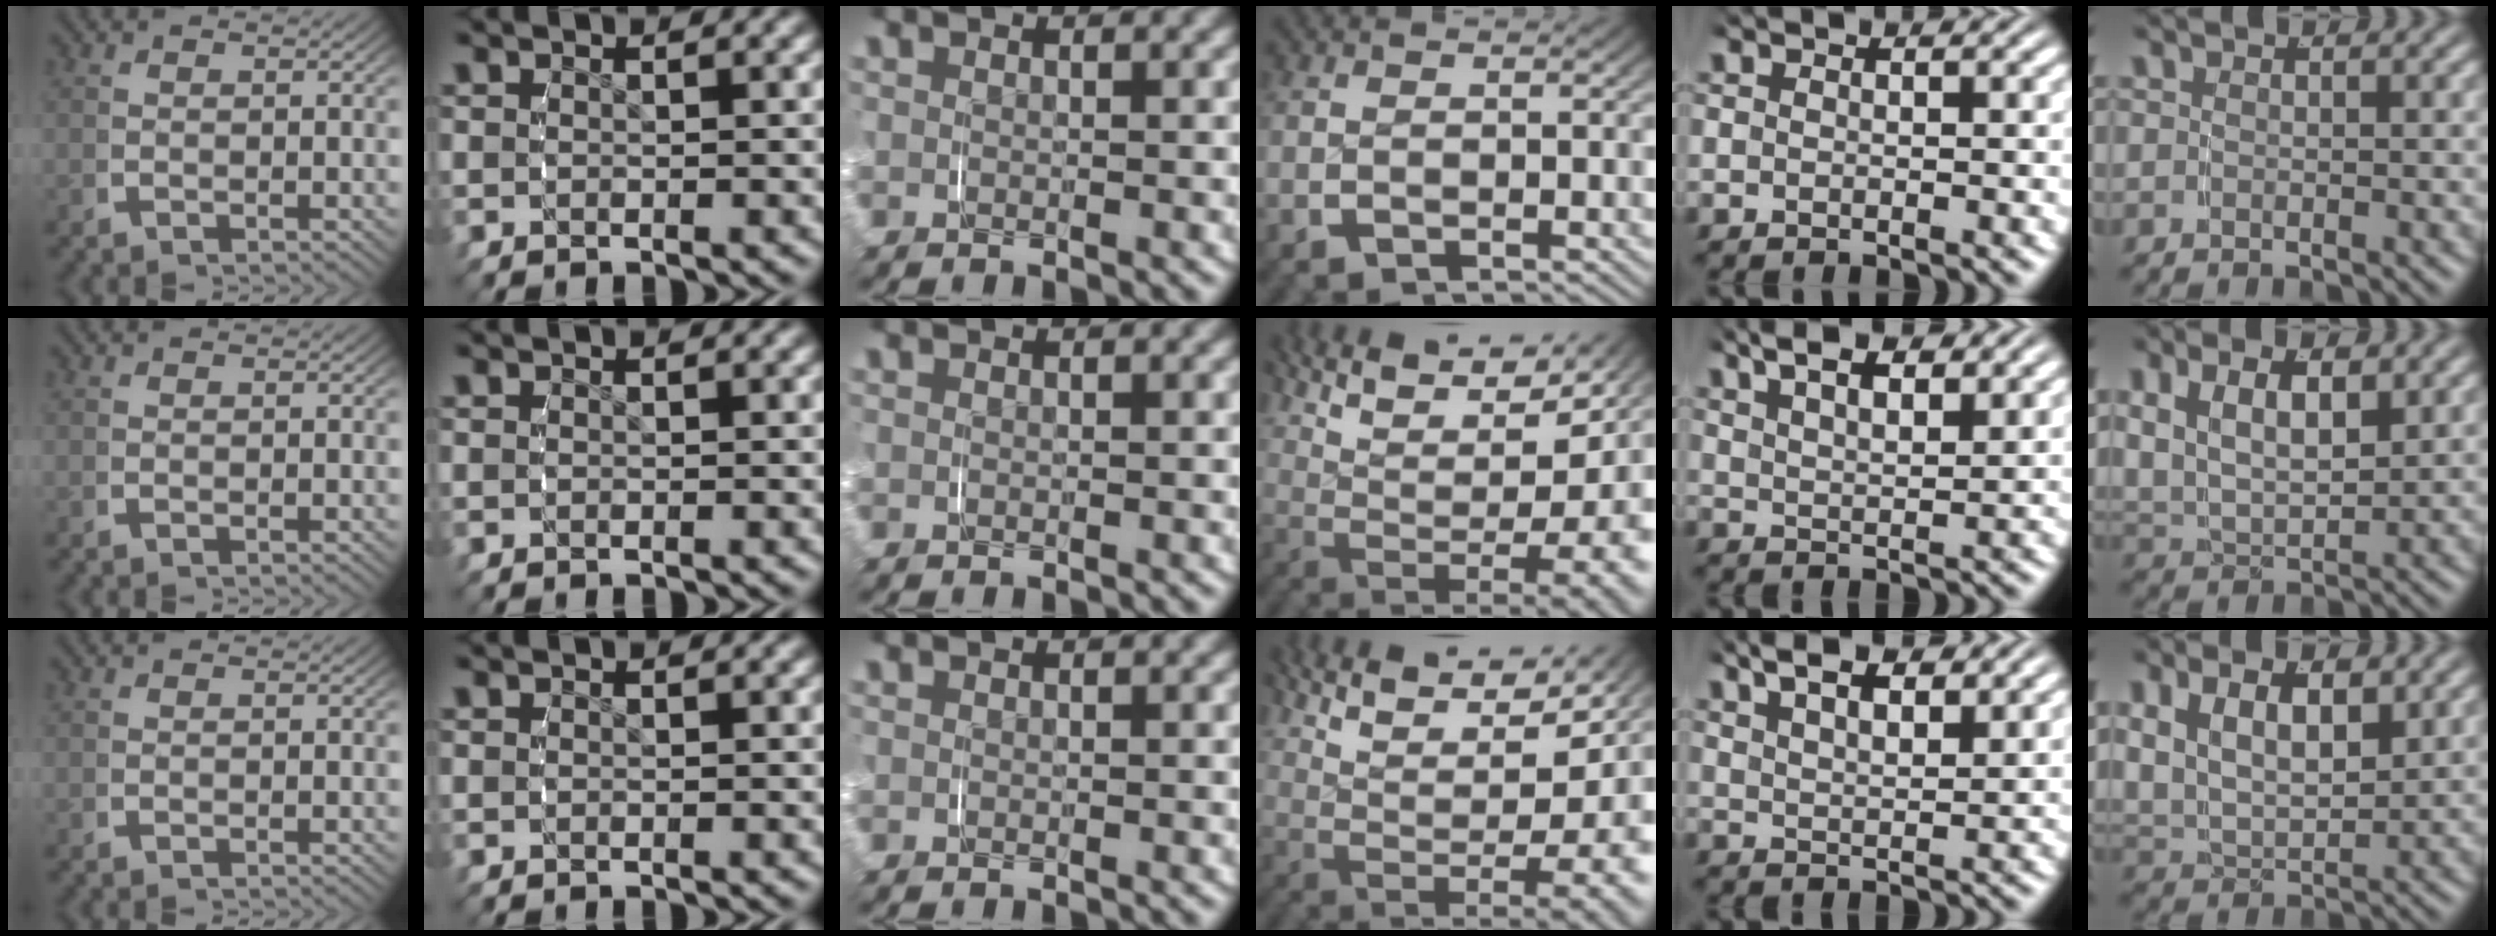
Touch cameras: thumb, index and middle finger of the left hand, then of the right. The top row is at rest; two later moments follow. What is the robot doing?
{"motion": "grasp_and_lifting", "object": "shirt"}